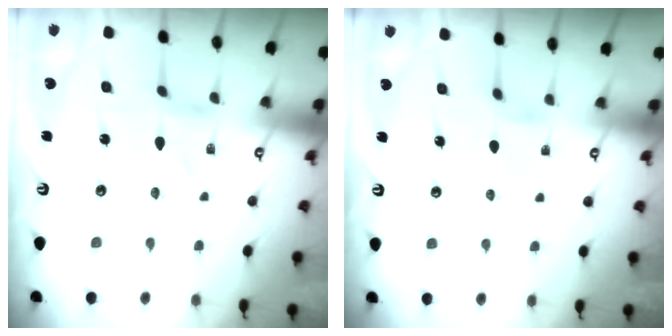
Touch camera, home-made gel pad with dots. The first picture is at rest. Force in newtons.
{"total": 2.4, "press": 2.3, "slide": 0.4}